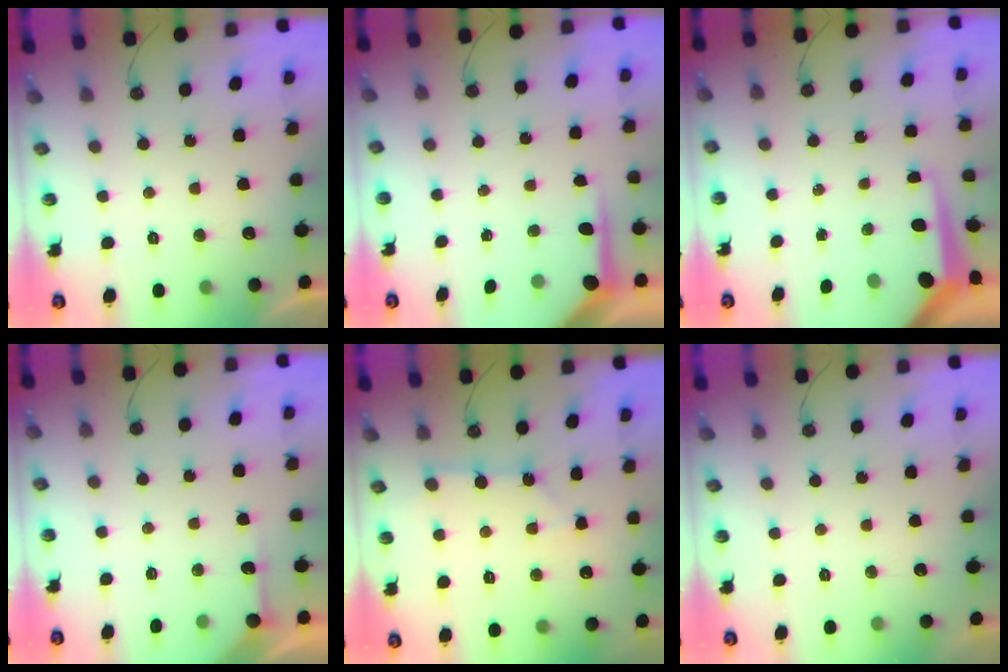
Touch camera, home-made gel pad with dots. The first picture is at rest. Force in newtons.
{"total": 5.3, "press": 5.2, "slide": 0.3}
{"total": 8.5, "press": 8.4, "slide": 0.7}
{"total": 2.6, "press": 2.6, "slide": 0.3}
{"total": 2.7, "press": 2.7, "slide": 0.3}
{"total": 0.0}